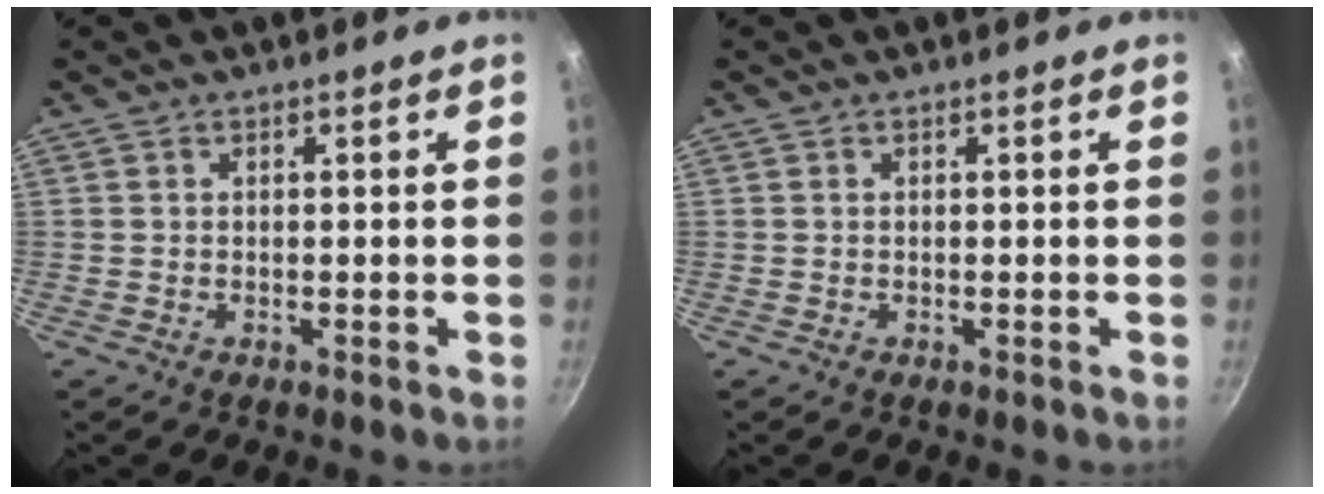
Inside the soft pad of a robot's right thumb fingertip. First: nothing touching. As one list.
[{"total": 0.0}]